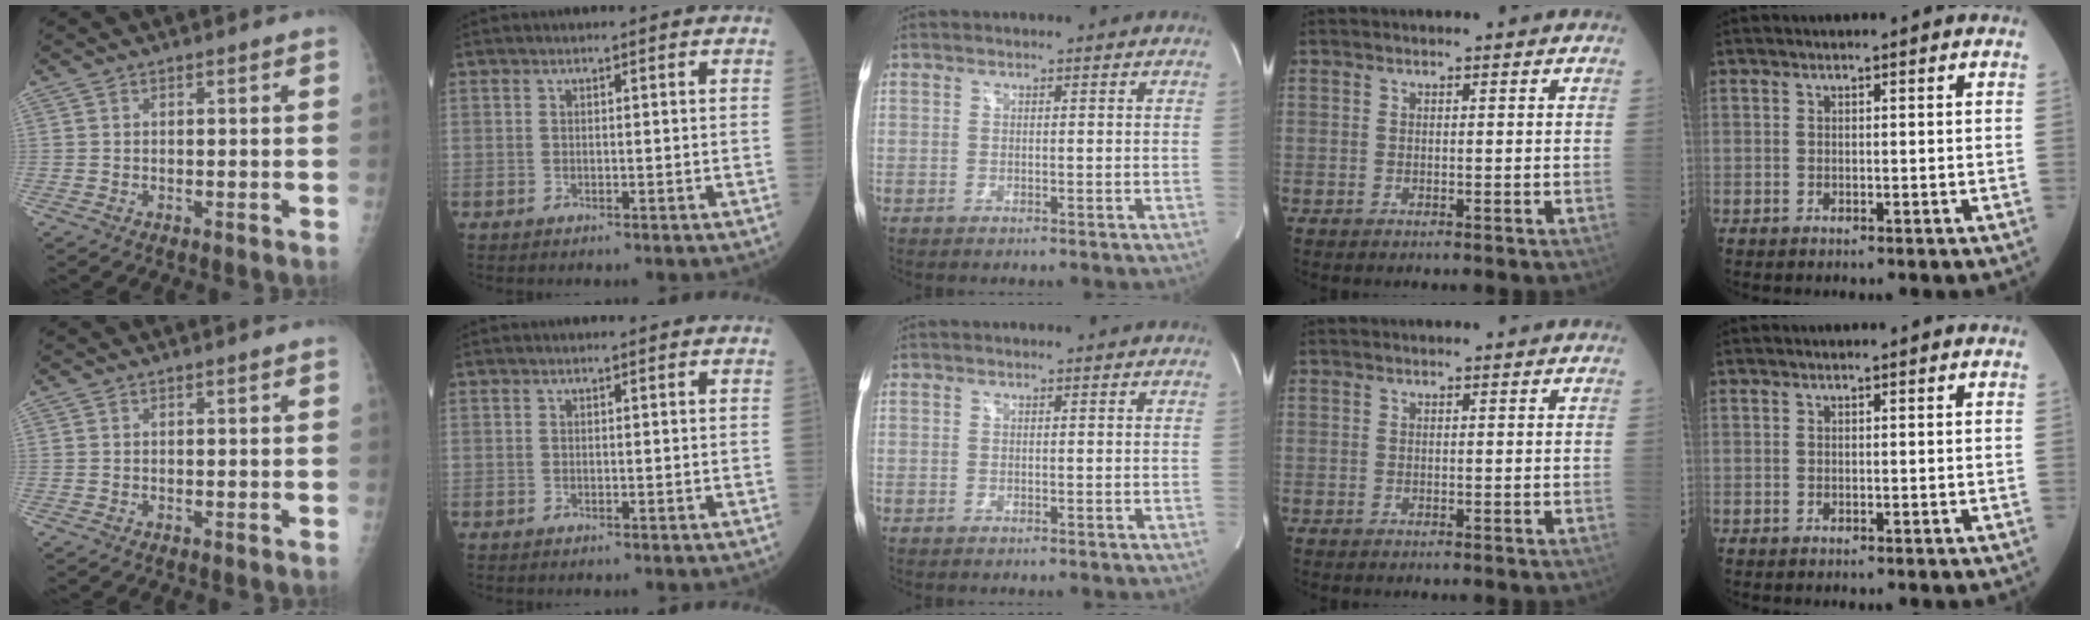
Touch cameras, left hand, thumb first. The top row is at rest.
{}